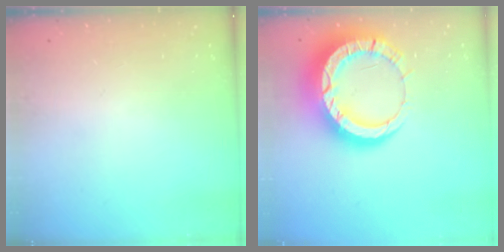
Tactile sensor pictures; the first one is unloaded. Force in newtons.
{"total": 18.7, "press": 18.6, "slide": 1.9}